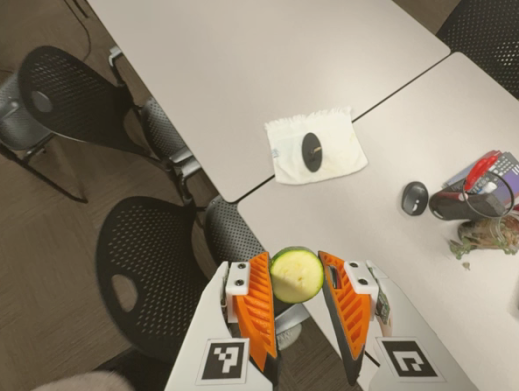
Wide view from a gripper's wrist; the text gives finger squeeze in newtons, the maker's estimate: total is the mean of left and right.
{"total": 8.3, "left": 8.0, "right": 8.6}